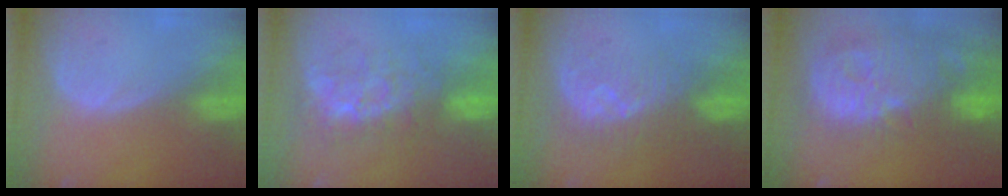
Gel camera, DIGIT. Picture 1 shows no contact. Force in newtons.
{"total": 8.1, "press": 7.5, "slide": 3.2}
{"total": 8.2, "press": 7.3, "slide": 3.7}
{"total": 14.5, "press": 12.7, "slide": 7.1}